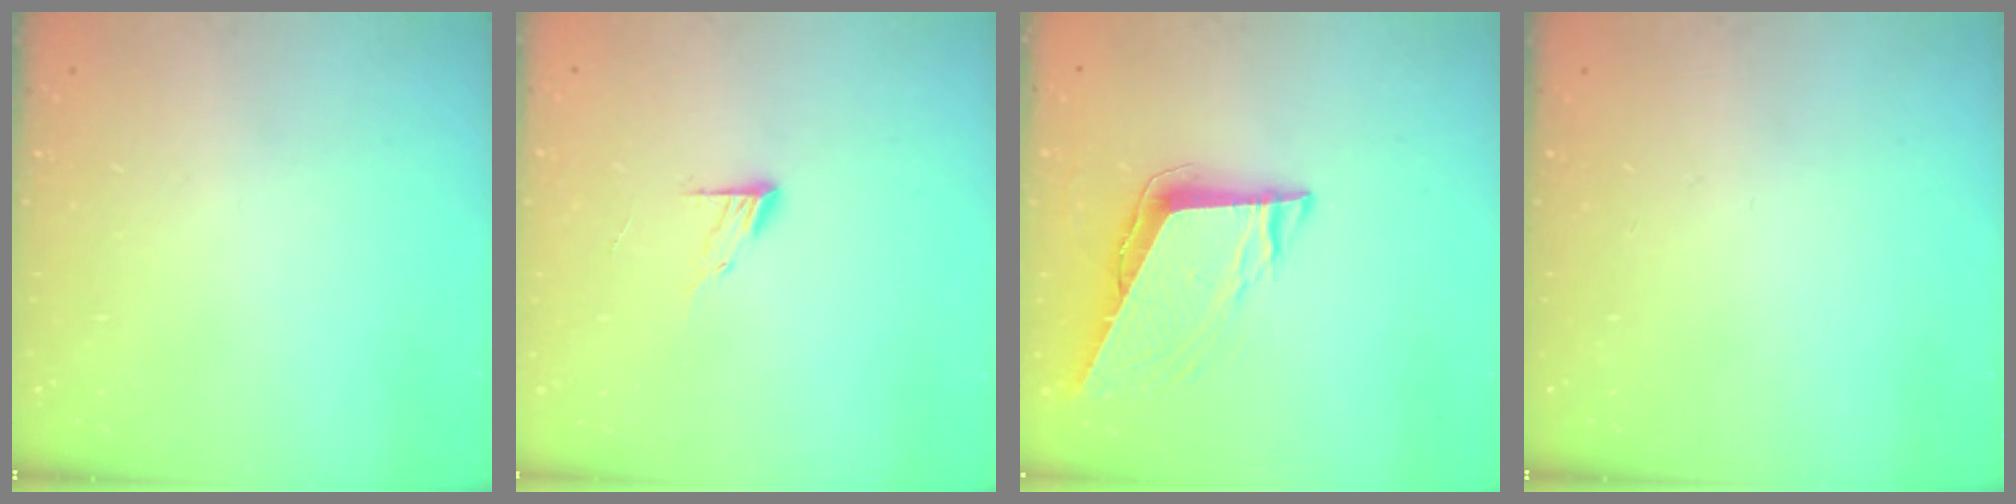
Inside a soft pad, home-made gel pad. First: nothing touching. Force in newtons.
{"total": 7.9, "press": 7.9, "slide": 0.7}
{"total": 8.6, "press": 8.4, "slide": 1.9}
{"total": 0.0}